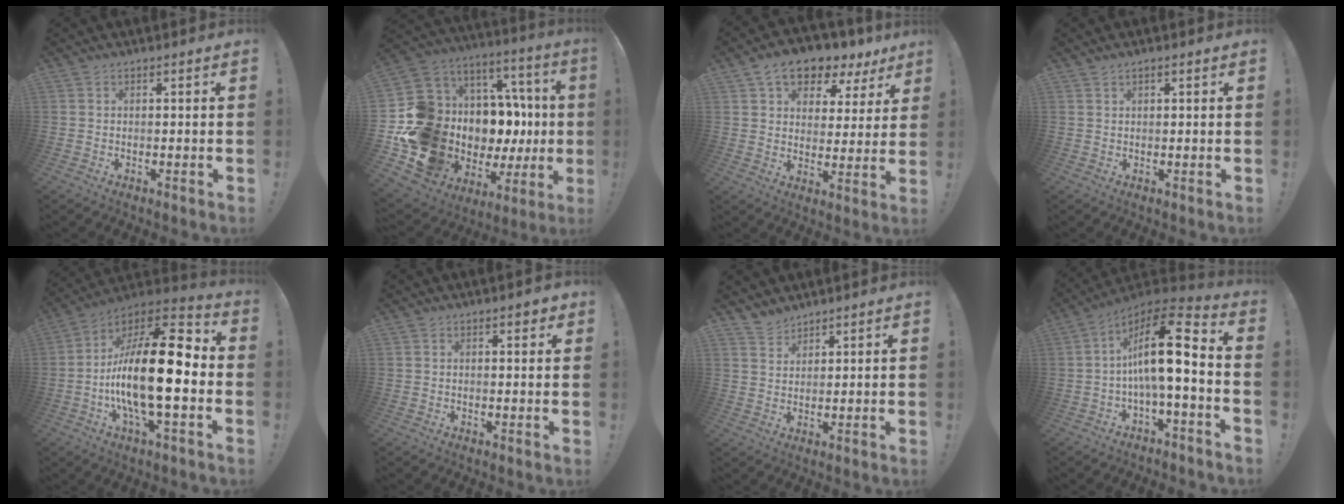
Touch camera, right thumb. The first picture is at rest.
{"total": 18.4, "force": [-2.8, 12.6, 13.1], "torque": [-0.218, -0.043, 0.031]}
{"total": 10.5, "force": [7.2, 6.0, 4.8], "torque": [-0.068, -0.049, 0.133]}
{"total": 1.3, "force": [1.0, 0.3, 0.7], "torque": [-0.014, -0.001, 0.019]}
{"total": 23.3, "force": [-3.8, 7.7, 21.6], "torque": [-0.389, 0.011, -0.068]}
{"total": 1.5, "force": [0.9, 0.7, 1.0], "torque": [0.003, -0.007, 0.012]}
{"total": 4.2, "force": [3.9, 1.4, 0.5], "torque": [-0.003, -0.027, 0.074]}
{"total": 16.7, "force": [0.8, 4.8, 16.0], "torque": [-0.252, -0.011, 0.008]}